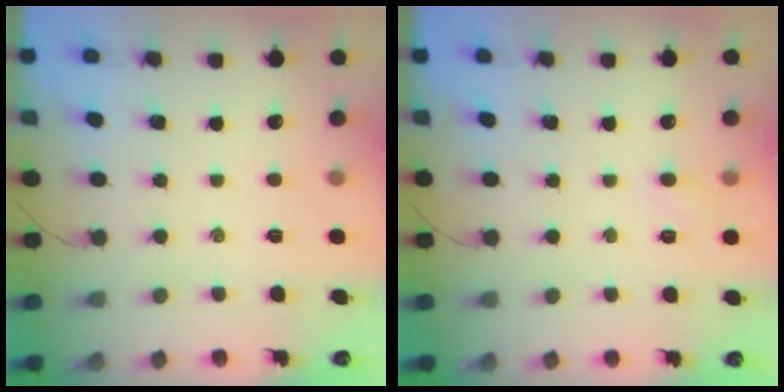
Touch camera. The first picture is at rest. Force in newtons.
{"total": 2.2, "press": 2.1, "slide": 0.6}